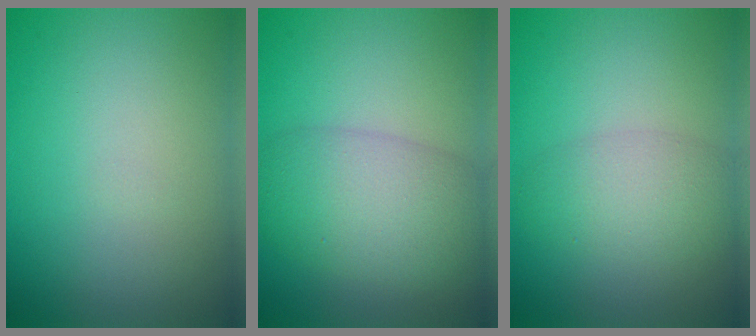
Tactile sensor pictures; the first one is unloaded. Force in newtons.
{"total": 6.8, "press": 6.8, "slide": 0.2}
{"total": 3.7, "press": 3.7, "slide": 0.2}